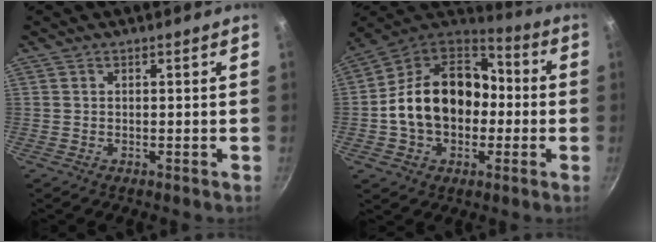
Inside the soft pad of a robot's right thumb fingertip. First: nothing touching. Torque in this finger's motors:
{"motor_torque": [2.71, 2.29, 1.25, -1.15, 0.18]}